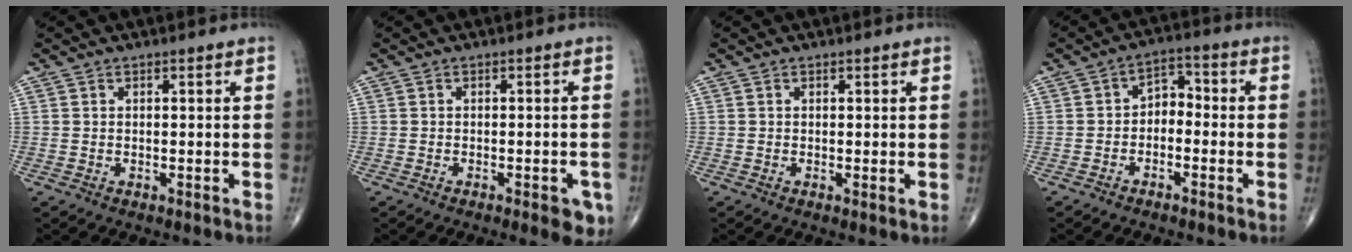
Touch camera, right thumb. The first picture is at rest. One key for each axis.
{"total": 4.9, "fx": -2.4, "fy": 1.7, "fz": 4.0, "tx": -0.034, "ty": 0.003, "tz": -0.027}
{"total": 0.6, "fx": 0.1, "fy": 0.2, "fz": 0.6, "tx": -0.014, "ty": -0.004, "tz": -0.001}
{"total": 4.7, "fx": -1.5, "fy": 3.3, "fz": 3.1, "tx": -0.032, "ty": 0.034, "tz": -0.038}